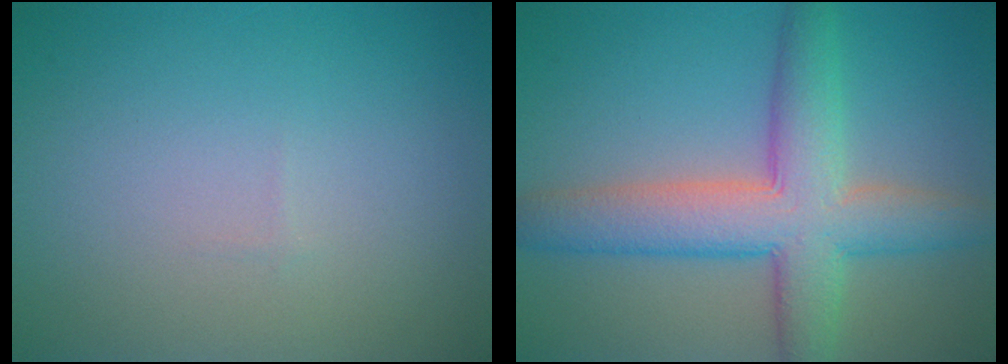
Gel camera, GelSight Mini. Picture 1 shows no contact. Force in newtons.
{"total": 7.6, "press": 7.6, "slide": 0.4}